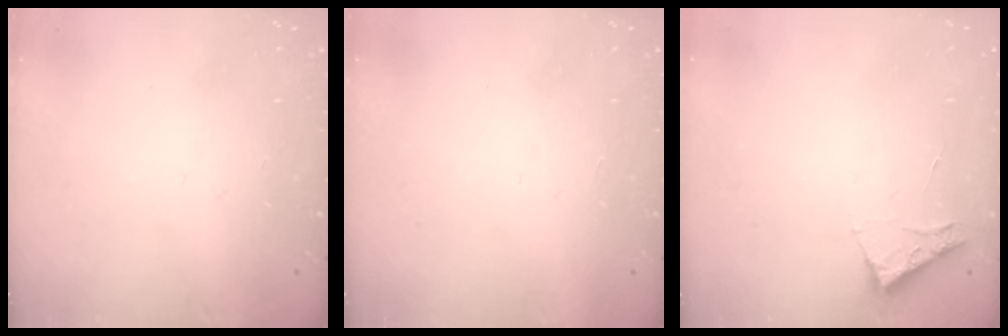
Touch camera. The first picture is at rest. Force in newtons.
{"total": 1.5, "press": 1.5, "slide": 0.1}
{"total": 3.4, "press": 3.3, "slide": 0.5}